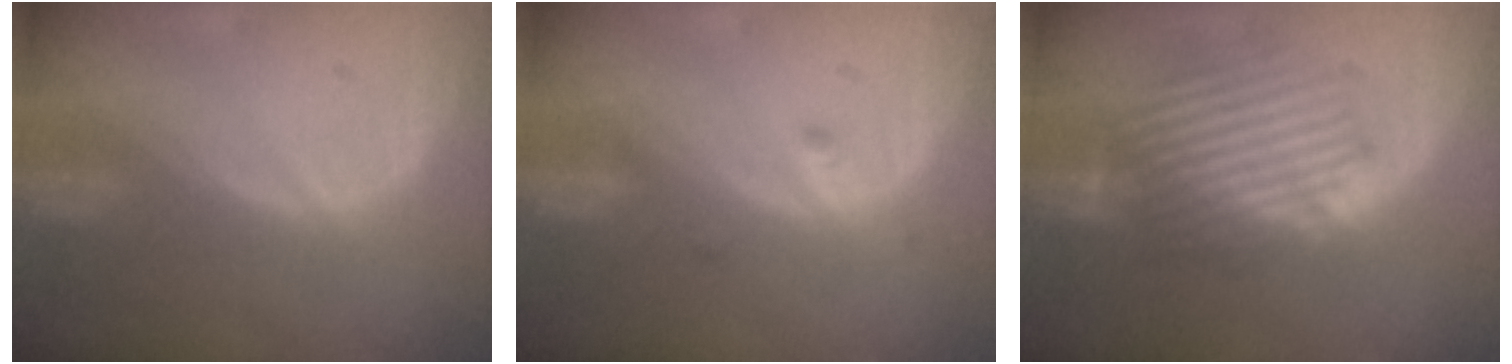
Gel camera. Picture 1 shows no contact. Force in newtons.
{"total": 1.3, "press": 1.3, "slide": 0.0}
{"total": 8.9, "press": 8.6, "slide": 2.2}